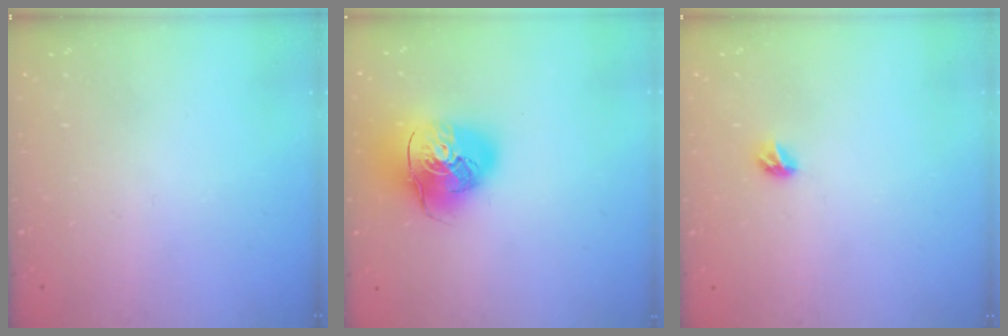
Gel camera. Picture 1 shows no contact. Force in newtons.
{"total": 16.2, "press": 16.0, "slide": 2.4}
{"total": 4.5, "press": 4.4, "slide": 0.9}